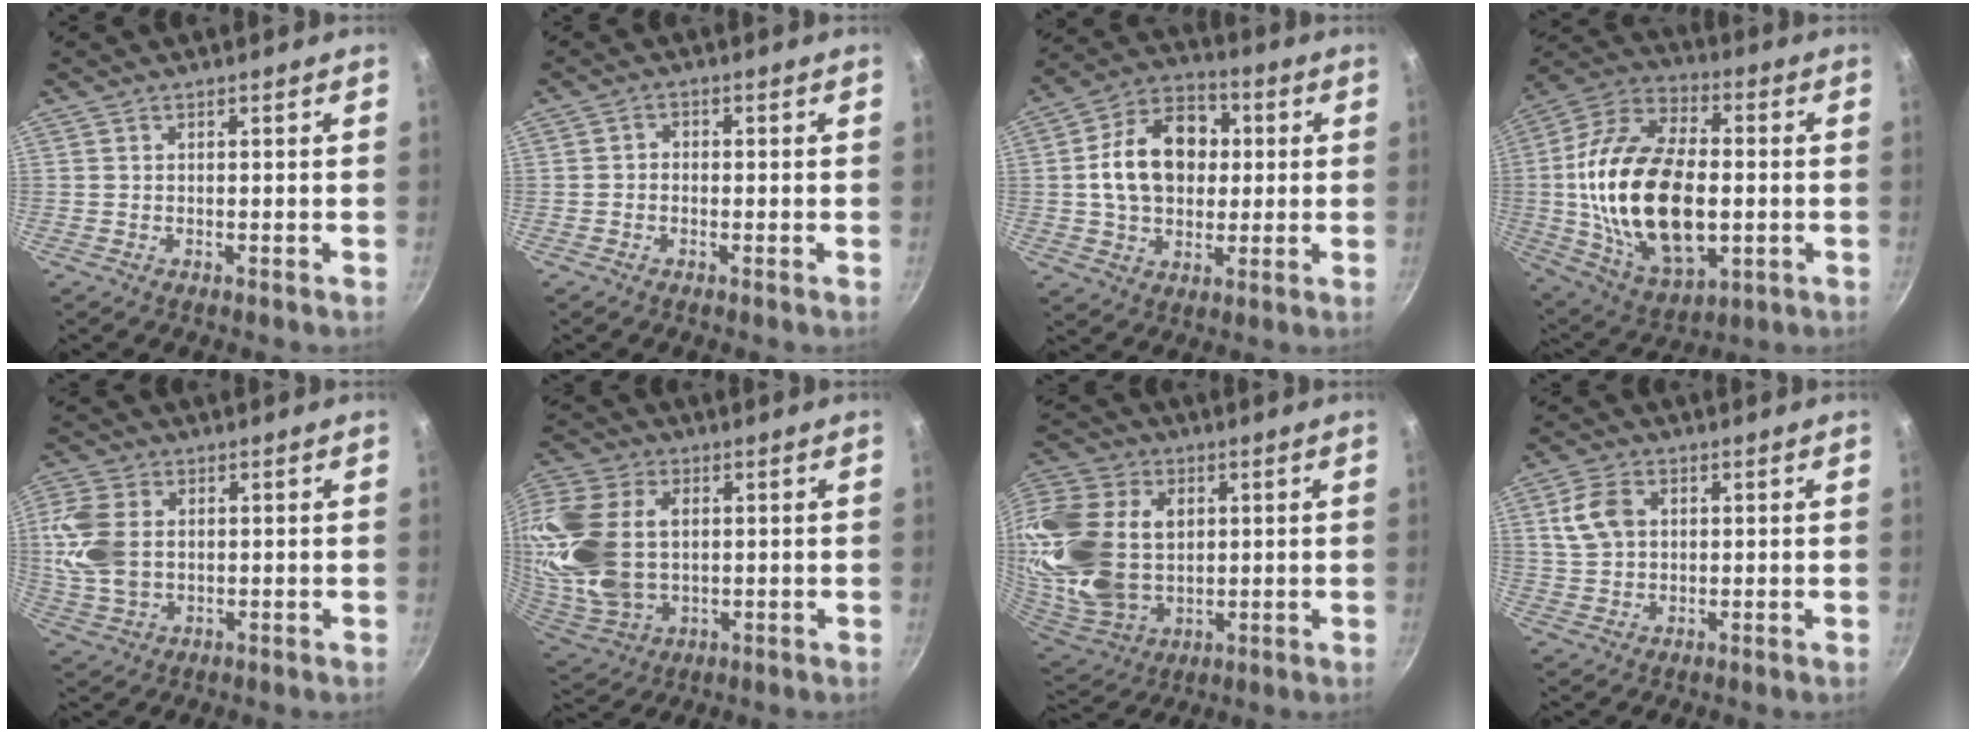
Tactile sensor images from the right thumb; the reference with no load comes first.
{"total": 1.7, "force": [-0.6, 1.4, 0.7], "torque": [-0.010, 0.010, -0.013]}
{"total": 16.0, "force": [1.6, 11.9, 10.6], "torque": [-0.140, 0.022, 0.016]}
{"total": 27.2, "force": [-1.5, 15.6, 22.2], "torque": [-0.405, 0.017, -0.021]}
{"total": 10.2, "force": [1.1, 7.1, 7.3], "torque": [-0.149, 0.002, 0.022]}
{"total": 23.2, "force": [2.8, 15.8, 16.7], "torque": [-0.371, 0.001, 0.060]}
{"total": 29.1, "force": [4.3, 20.8, 19.9], "torque": [-0.440, 0.008, 0.089]}
{"total": 7.1, "force": [1.8, 5.2, 4.5], "torque": [-0.075, 0.004, 0.032]}